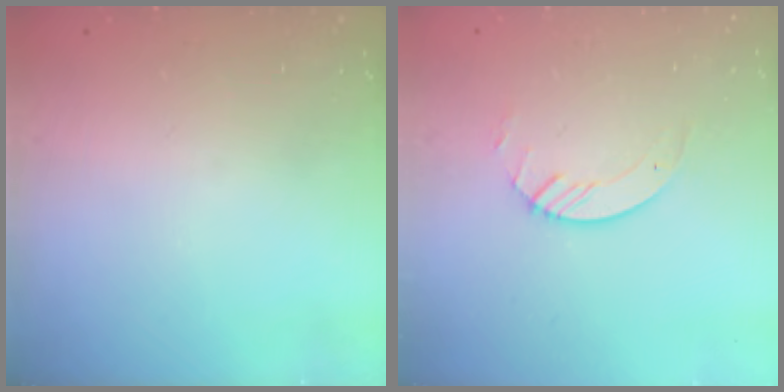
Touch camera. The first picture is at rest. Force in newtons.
{"total": 3.6, "press": 3.6, "slide": 0.4}